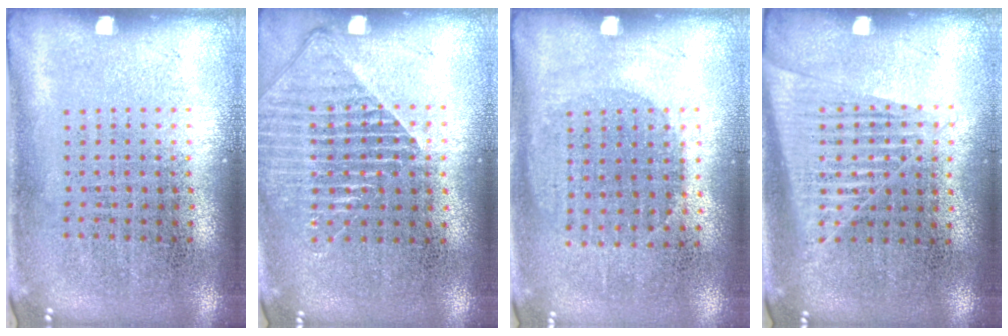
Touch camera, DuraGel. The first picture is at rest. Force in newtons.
{"total": 1.6, "press": 1.4, "slide": 0.8}
{"total": 1.0, "press": 0.9, "slide": 0.5}
{"total": 1.4, "press": 1.3, "slide": 0.7}